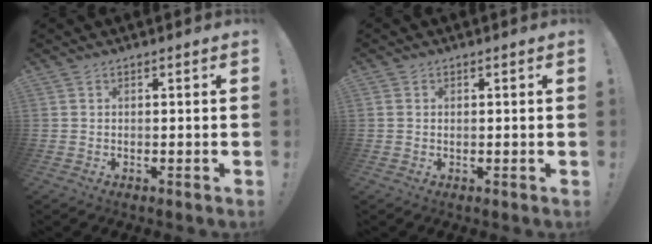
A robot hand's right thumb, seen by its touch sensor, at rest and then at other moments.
{"total": 0.6, "force": [0.4, 0.4, -0.2], "torque": [0.001, 0.003, 0.007]}